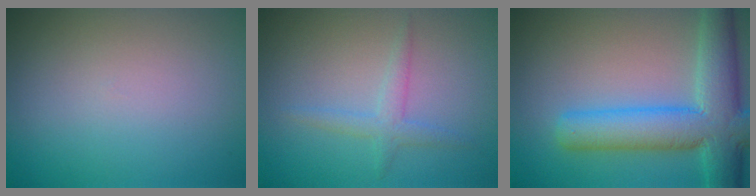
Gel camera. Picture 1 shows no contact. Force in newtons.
{"total": 1.9, "press": 1.9, "slide": 0.1}
{"total": 9.0, "press": 9.0, "slide": 0.3}